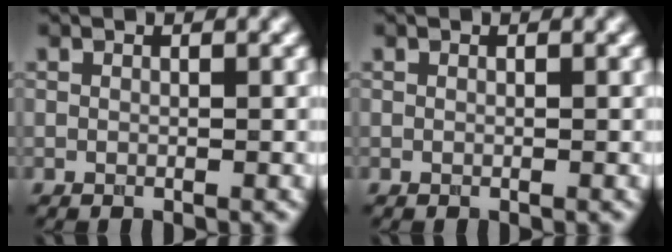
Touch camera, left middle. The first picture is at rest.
{"total": 0.0}